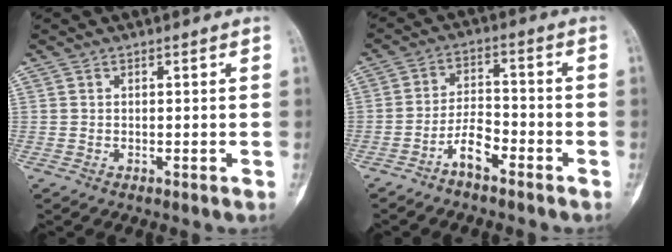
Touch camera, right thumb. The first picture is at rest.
{"total": 5.9, "force": [-3.9, 2.2, 3.9], "torque": [-0.065, 0.034, -0.074]}